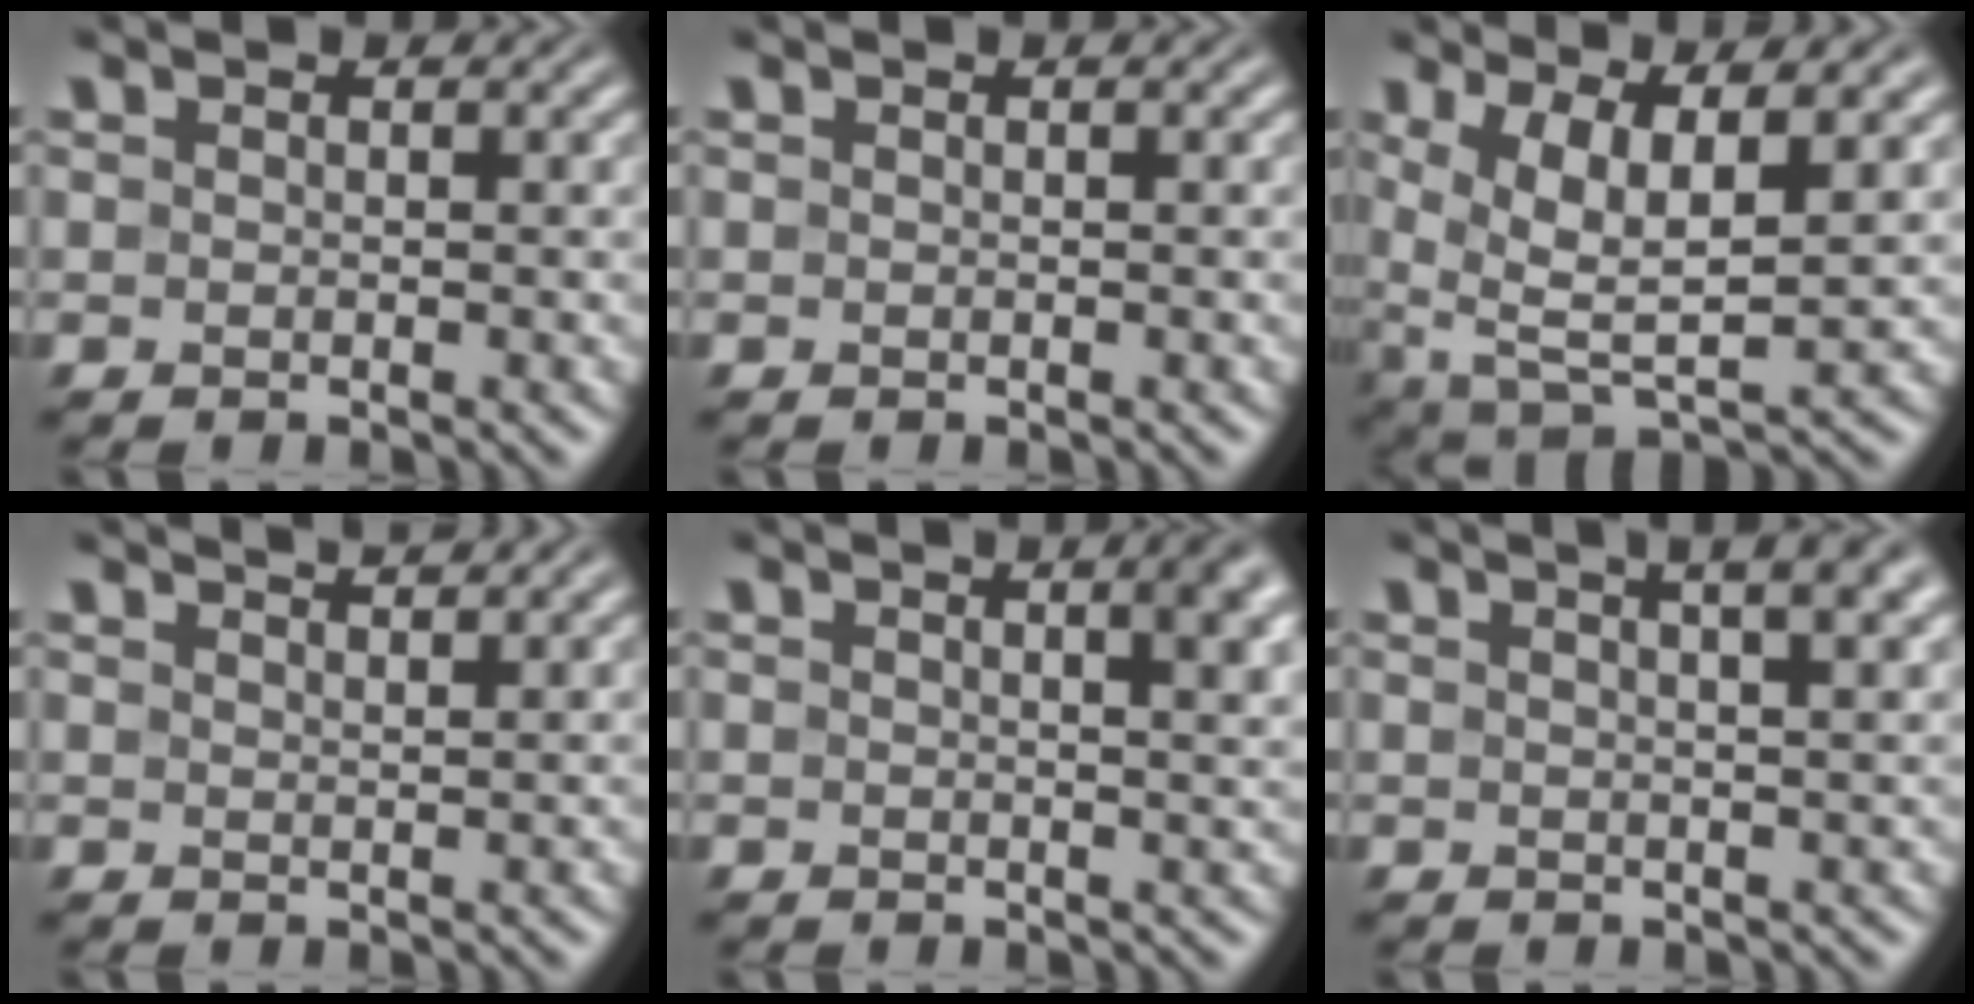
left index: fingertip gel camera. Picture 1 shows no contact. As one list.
[{"total": 0.0}, {"total": 6.6, "force": [1.7, 2.4, 5.9], "torque": [-0.117, -0.007, 0.032]}, {"total": 2.5, "force": [2.3, 0.4, 1.0], "torque": [-0.001, 0.005, 0.019]}, {"total": 4.0, "force": [1.2, 1.3, 3.6], "torque": [-0.026, 0.014, 0.008]}, {"total": 6.4, "force": [3.4, 2.4, 4.9], "torque": [-0.033, 0.039, 0.013]}]